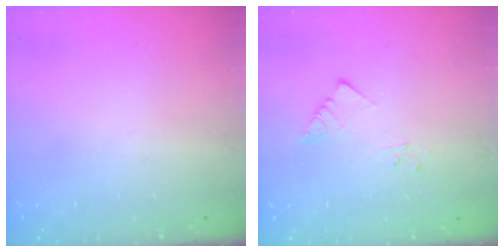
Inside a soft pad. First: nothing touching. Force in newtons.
{"total": 3.9, "press": 3.9, "slide": 0.2}